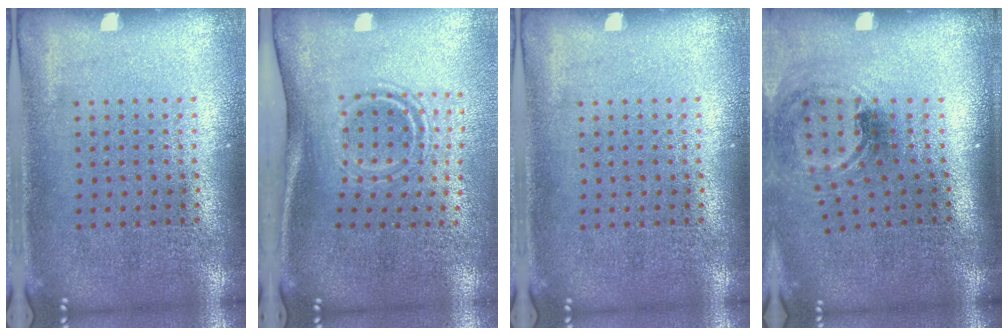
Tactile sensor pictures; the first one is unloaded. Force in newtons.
{"total": 1.9, "press": 1.1, "slide": 1.5}
{"total": 0.0}
{"total": 1.3, "press": 1.0, "slide": 0.7}